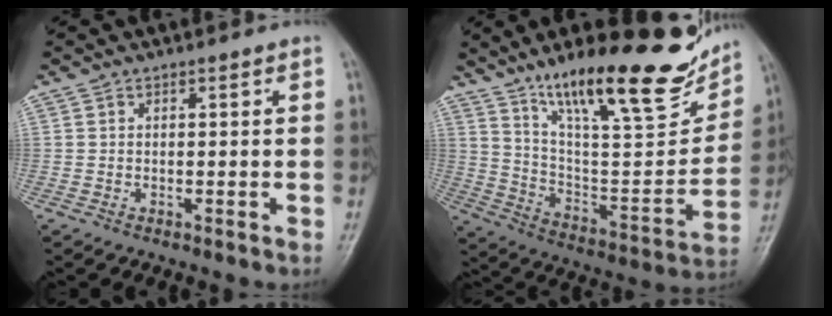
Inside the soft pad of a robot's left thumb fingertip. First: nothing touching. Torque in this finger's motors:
{"motor_torque": [0.22, 0.23, 1.47, -1.30, 0.27]}